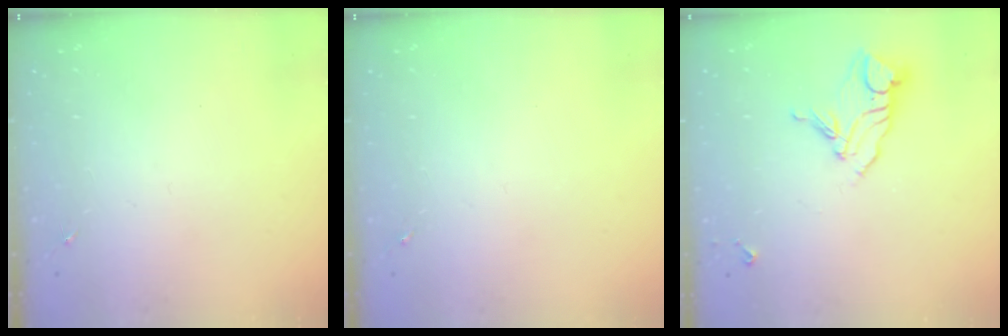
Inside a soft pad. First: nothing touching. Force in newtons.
{"total": 0.0}
{"total": 10.7, "press": 10.6, "slide": 1.0}